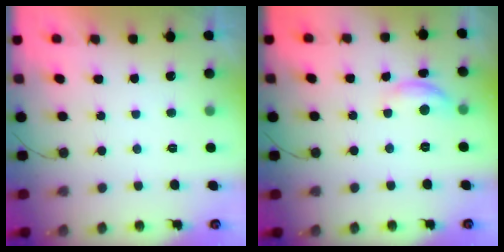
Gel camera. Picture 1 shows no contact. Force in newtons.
{"total": 8.6, "press": 8.5, "slide": 0.5}